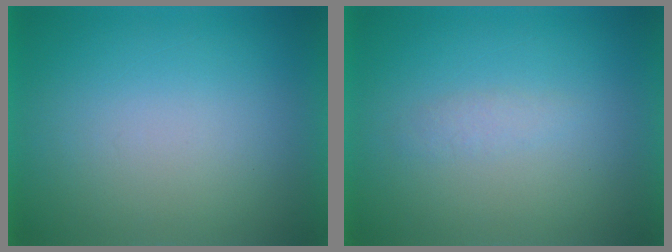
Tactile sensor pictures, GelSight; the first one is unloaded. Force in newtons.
{"total": 1.3}